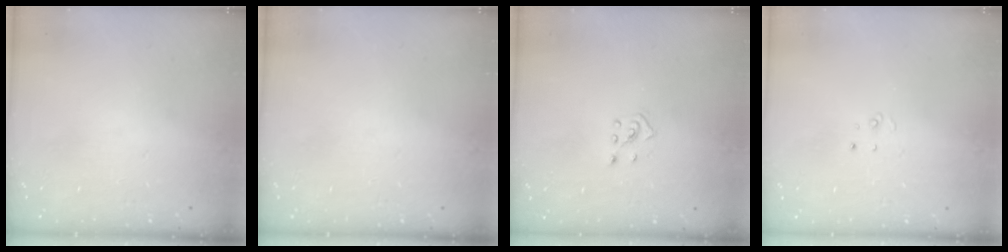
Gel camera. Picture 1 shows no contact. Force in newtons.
{"total": 0.0}
{"total": 2.5, "press": 2.4, "slide": 0.7}
{"total": 2.6, "press": 2.6, "slide": 0.2}